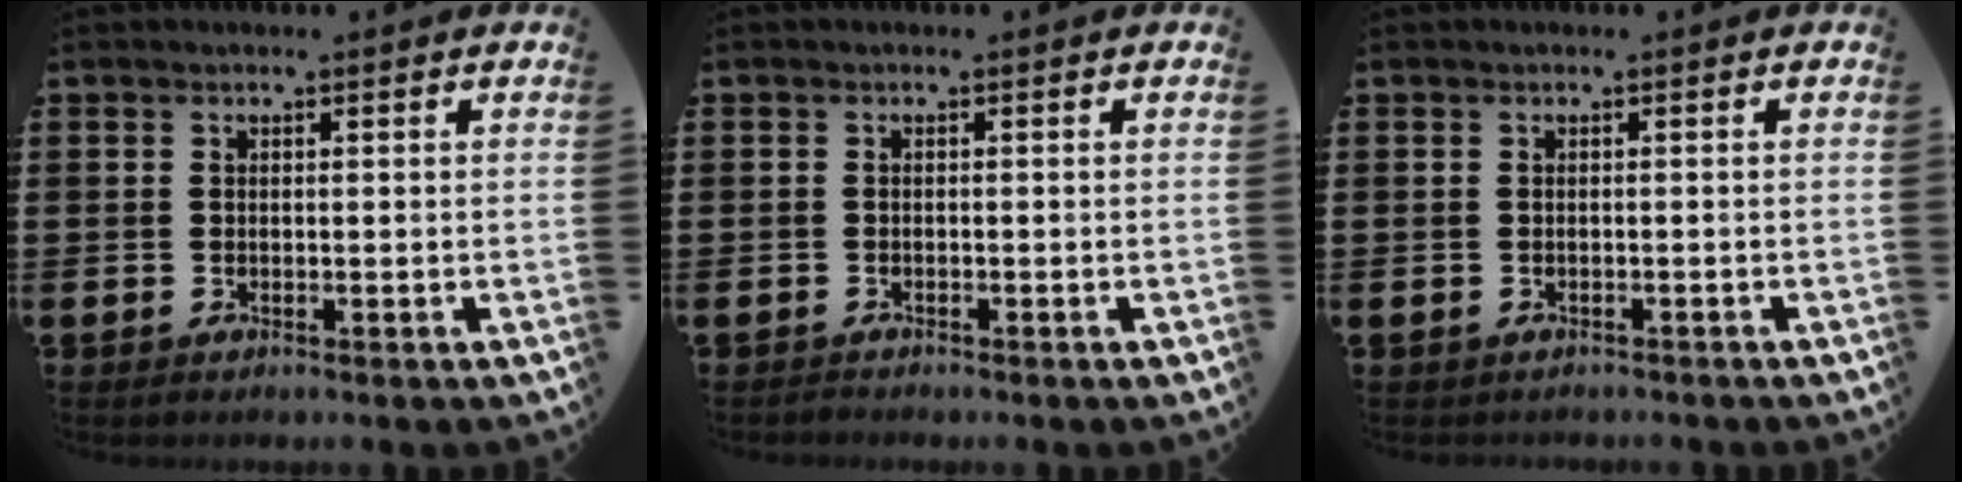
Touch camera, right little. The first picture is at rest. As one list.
[{"total": 0.6, "force": [-0.6, 0.2, 0.1], "torque": [-0.004, -0.001, -0.013]}, {"total": 0.5, "force": [-0.4, -0.1, -0.3], "torque": [0.006, -0.004, -0.007]}]